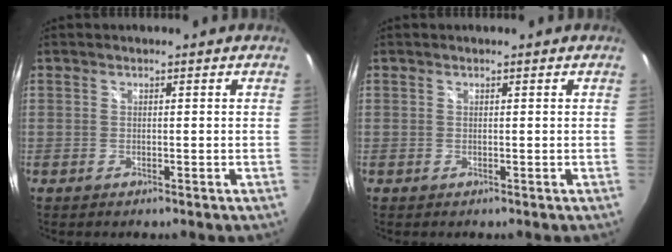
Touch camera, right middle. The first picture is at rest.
{"total": 0.0}